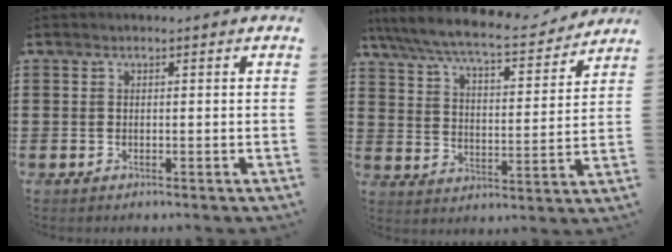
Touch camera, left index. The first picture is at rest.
{"total": 7.9, "force": [7.2, 0.2, 3.3], "torque": [-0.095, -0.043, 0.120]}